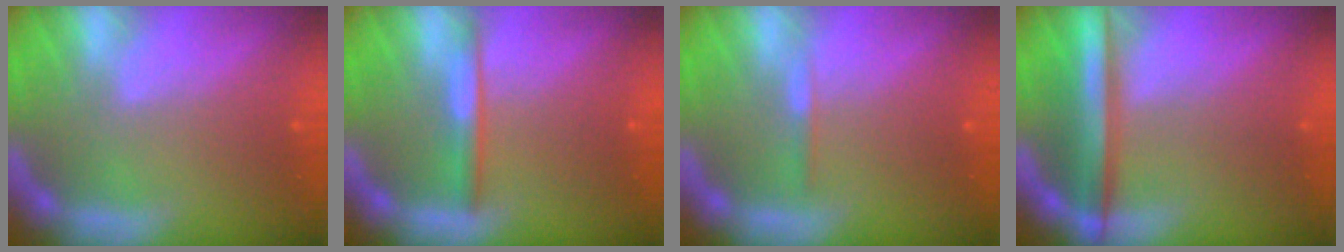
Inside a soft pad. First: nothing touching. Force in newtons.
{"total": 2.4}
{"total": 0.9}
{"total": 5.5}